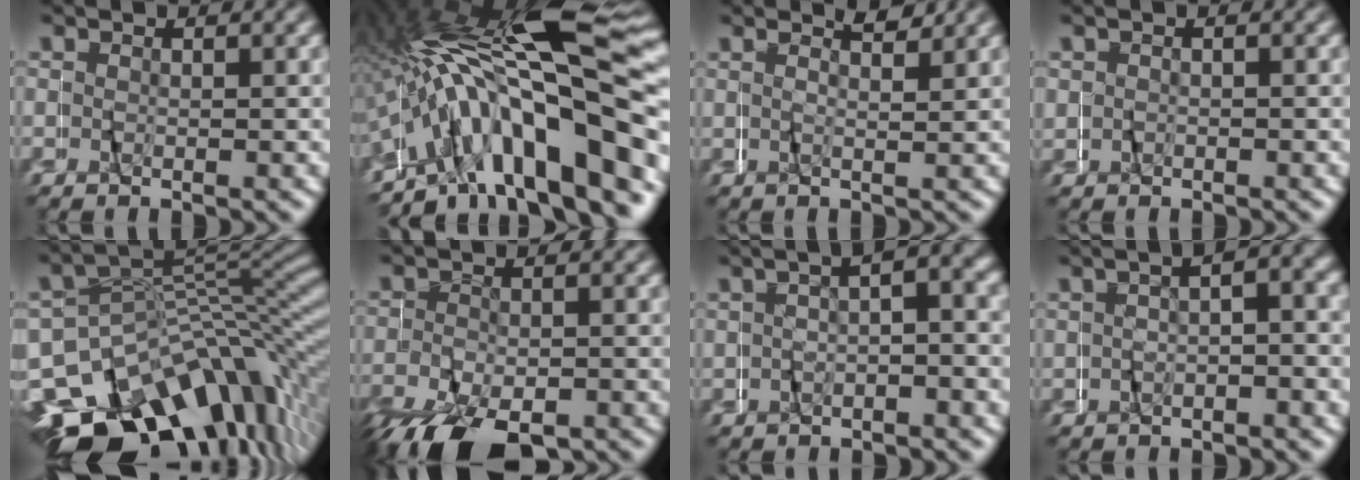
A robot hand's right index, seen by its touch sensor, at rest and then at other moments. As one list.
[{"total": 18.4, "force": [0.3, 9.4, 15.8], "torque": [-0.274, 0.015, 0.008]}, {"total": 1.6, "force": [0.9, -1.4, 0.0], "torque": [-0.007, 0.003, 0.016]}, {"total": 0.8, "force": [0.1, 0.8, 0.0], "torque": [-0.016, -0.003, 0.004]}, {"total": 20.9, "force": [-10.4, 13.2, 12.4], "torque": [-0.192, -0.042, -0.146]}, {"total": 8.4, "force": [-5.5, 4.4, 4.6], "torque": [-0.103, -0.033, -0.072]}, {"total": 2.7, "force": [0.5, 0.5, 2.6], "torque": [-0.024, 0.031, -0.003]}, {"total": 2.3, "force": [0.2, 0.6, 2.2], "torque": [-0.020, 0.026, -0.006]}]